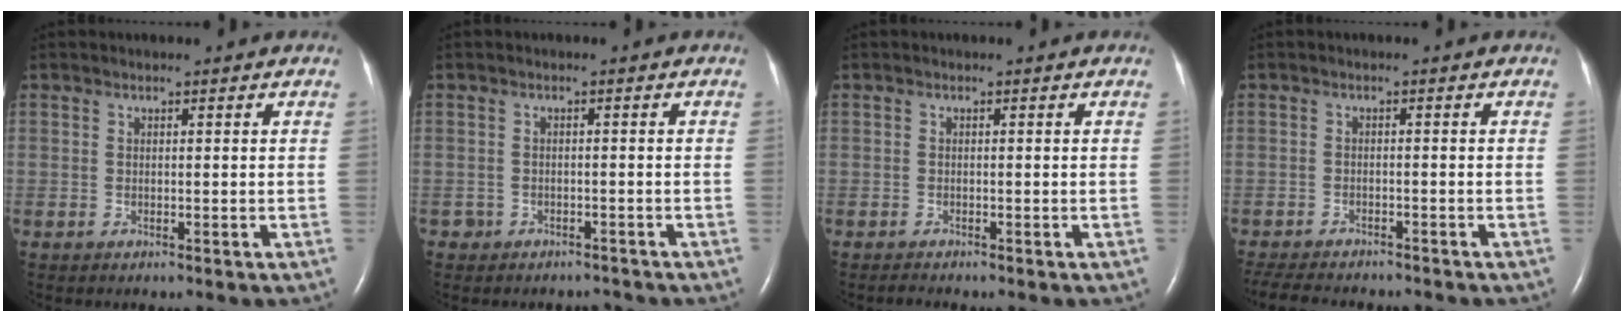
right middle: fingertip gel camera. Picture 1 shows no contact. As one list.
[{"total": 2.4, "force": [-1.9, 1.3, -0.7], "torque": [0.007, 0.007, -0.028]}, {"total": 0.6, "force": [-0.6, -0.1, 0.1], "torque": [-0.009, -0.004, -0.011]}, {"total": 10.4, "force": [-9.2, 2.4, 4.1], "torque": [-0.075, -0.013, -0.131]}]